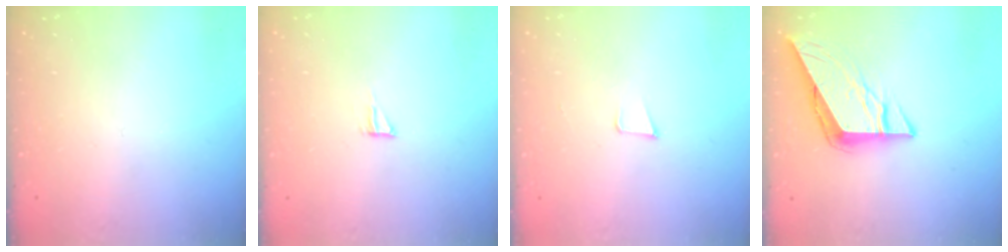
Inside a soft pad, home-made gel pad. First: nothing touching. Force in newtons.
{"total": 5.1, "press": 5.1, "slide": 0.4}
{"total": 3.6, "press": 2.4, "slide": 2.6}
{"total": 9.4, "press": 9.3, "slide": 0.7}